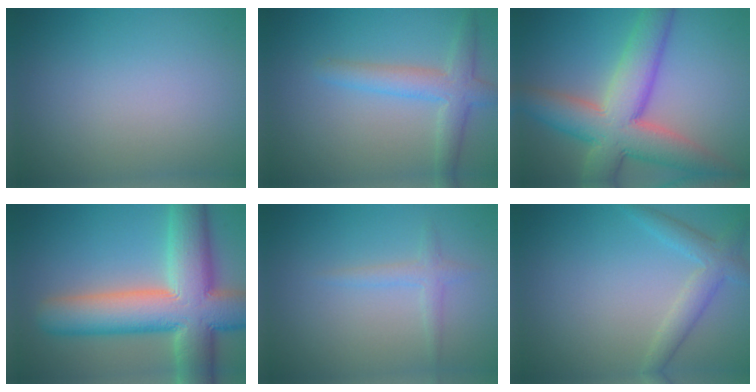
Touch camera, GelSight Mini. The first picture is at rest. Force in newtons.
{"total": 3.7, "press": 3.7, "slide": 0.1}
{"total": 9.7, "press": 9.6, "slide": 0.7}
{"total": 12.8, "press": 12.8, "slide": 0.9}
{"total": 1.4, "press": 1.4, "slide": 0.1}
{"total": 3.0, "press": 3.0, "slide": 0.3}